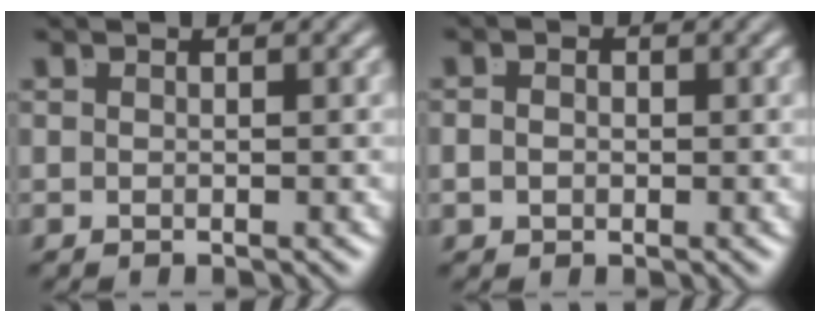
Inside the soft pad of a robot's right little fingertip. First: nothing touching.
{"total": 1.0, "force": [-0.5, 0.5, 0.7], "torque": [-0.018, -0.009, -0.003]}